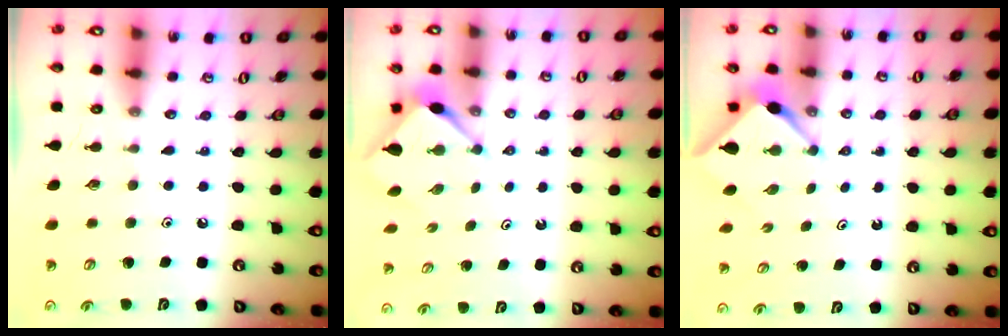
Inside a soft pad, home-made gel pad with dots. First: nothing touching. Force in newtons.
{"total": 2.8, "press": 2.8, "slide": 0.3}
{"total": 3.8, "press": 3.8, "slide": 0.3}